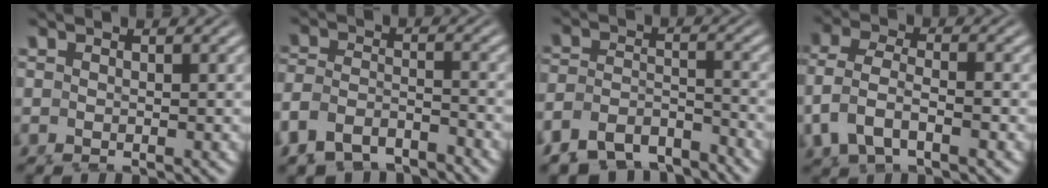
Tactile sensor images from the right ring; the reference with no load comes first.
{"total": 7.6, "force": [-4.3, 6.2, 1.5], "torque": [-0.058, -0.030, -0.072]}
{"total": 10.4, "force": [-6.6, 7.8, 2.3], "torque": [-0.066, -0.047, -0.108]}
{"total": 4.6, "force": [0.6, 3.5, 2.9], "torque": [-0.093, -0.027, 0.026]}